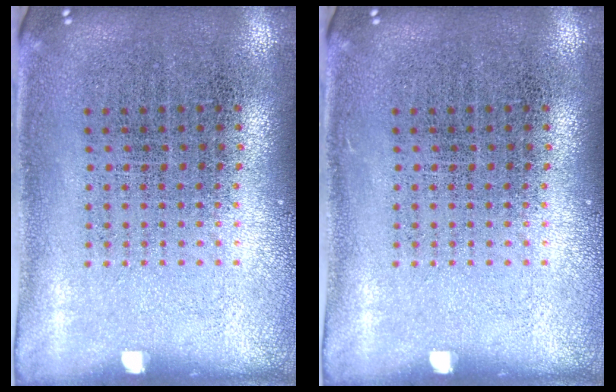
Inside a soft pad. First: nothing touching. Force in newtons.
{"total": 0.0}